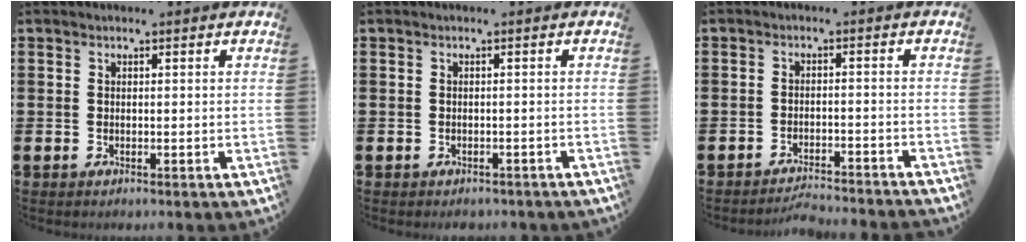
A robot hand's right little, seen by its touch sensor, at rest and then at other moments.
{"total": 0.5, "force": [-0.5, 0.2, 0.1], "torque": [-0.004, -0.001, -0.010]}
{"total": 2.6, "force": [-2.6, -0.2, 0.2], "torque": [-0.006, 0.002, -0.055]}